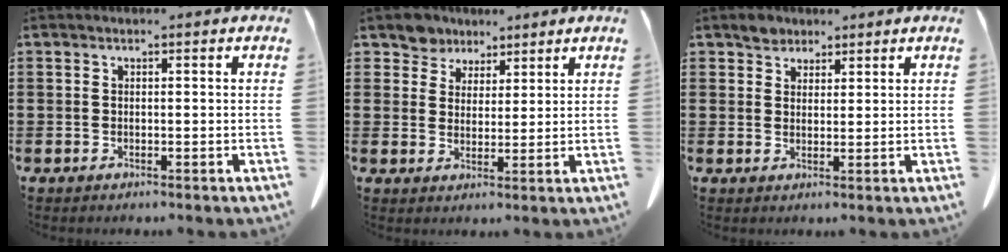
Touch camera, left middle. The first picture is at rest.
{"total": 4.4, "force": [3.5, 2.7, 0.1], "torque": [-0.025, -0.001, 0.066]}
{"total": 2.8, "force": [2.3, 1.6, 0.4], "torque": [-0.010, 0.003, 0.044]}